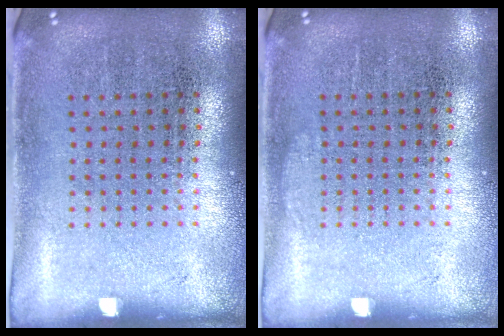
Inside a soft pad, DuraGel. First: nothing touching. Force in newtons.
{"total": 0.5, "press": 0.5, "slide": 0.1}